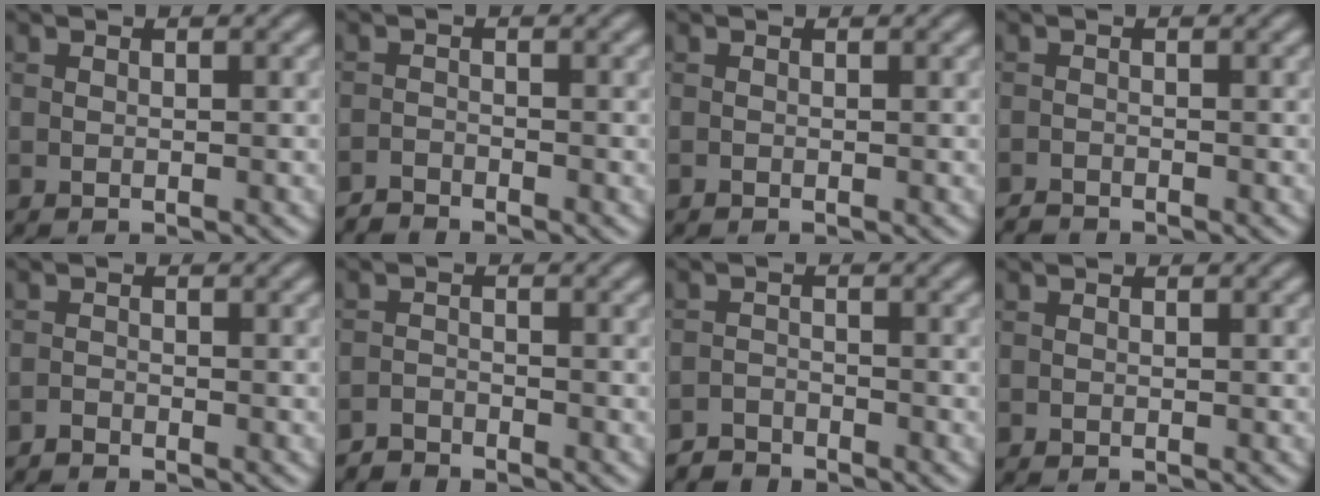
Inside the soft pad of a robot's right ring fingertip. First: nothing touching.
{"total": 1.5, "force": [-1.5, 0.1, 0.1], "torque": [0.001, -0.002, -0.035]}
{"total": 0.0}
{"total": 1.1, "force": [-1.1, 0.1, 0.1], "torque": [0.001, -0.005, -0.024]}
{"total": 0.8, "force": [-0.7, 0.2, 0.1], "torque": [0.001, -0.002, -0.017]}
{"total": 1.7, "force": [-1.7, 0.2, 0.0], "torque": [0.002, 0.000, -0.038]}
{"total": 2.0, "force": [-1.9, 0.4, -0.1], "torque": [0.004, 0.001, -0.042]}
{"total": 0.0}